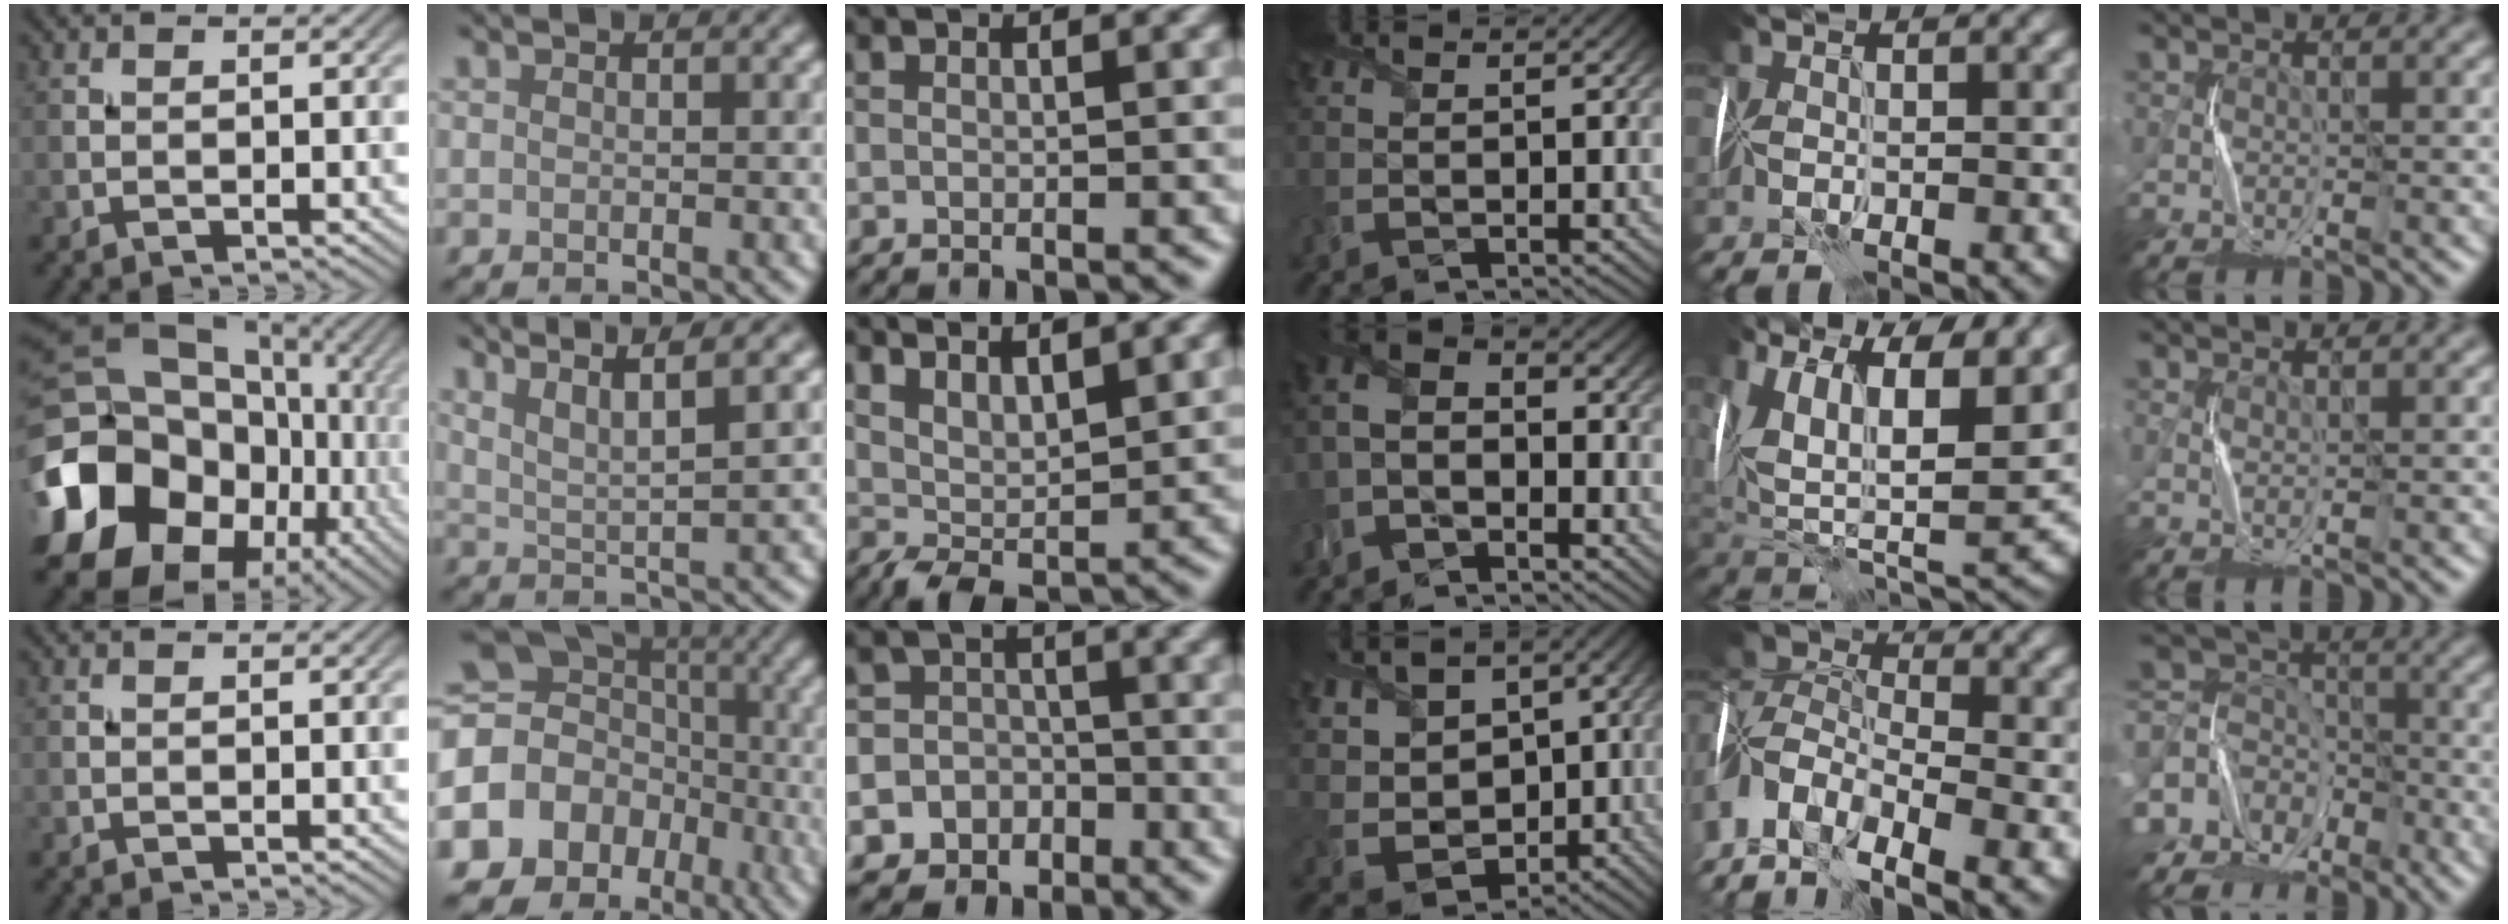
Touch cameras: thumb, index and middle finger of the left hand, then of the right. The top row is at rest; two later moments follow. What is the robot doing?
{"motion": "fold", "object": "memory foam"}